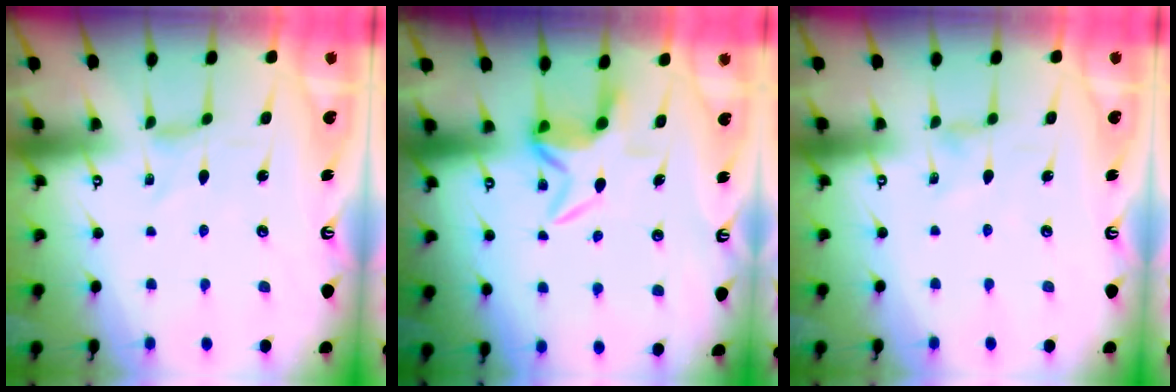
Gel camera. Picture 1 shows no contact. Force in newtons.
{"total": 5.2, "press": 5.1, "slide": 1.0}
{"total": 0.8, "press": 0.8, "slide": 0.3}